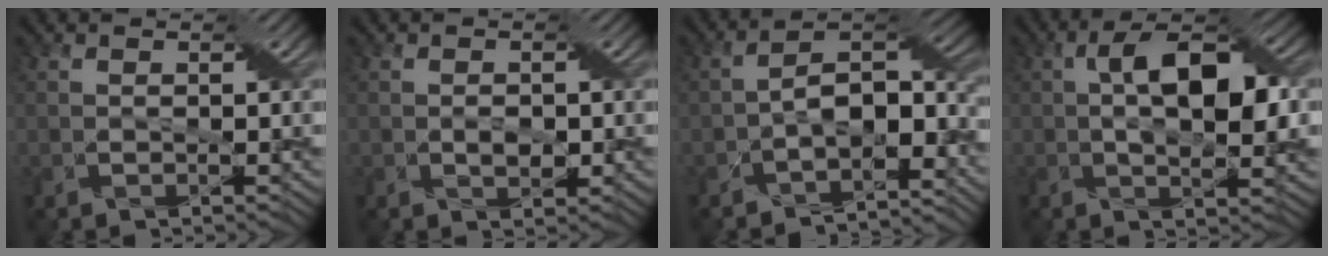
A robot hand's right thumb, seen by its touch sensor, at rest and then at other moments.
{"total": 1.6, "force": [-0.4, 1.0, 1.2], "torque": [-0.022, -0.003, -0.007]}
{"total": 9.1, "force": [-4.5, 4.6, 6.4], "torque": [-0.092, -0.010, -0.081]}
{"total": 10.3, "force": [1.0, 4.3, 9.3], "torque": [-0.153, 0.010, 0.013]}